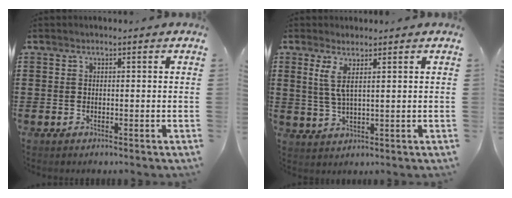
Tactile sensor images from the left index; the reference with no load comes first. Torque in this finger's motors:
{"motor_torque": [0.91, -0.83, 0.40, 0.14]}